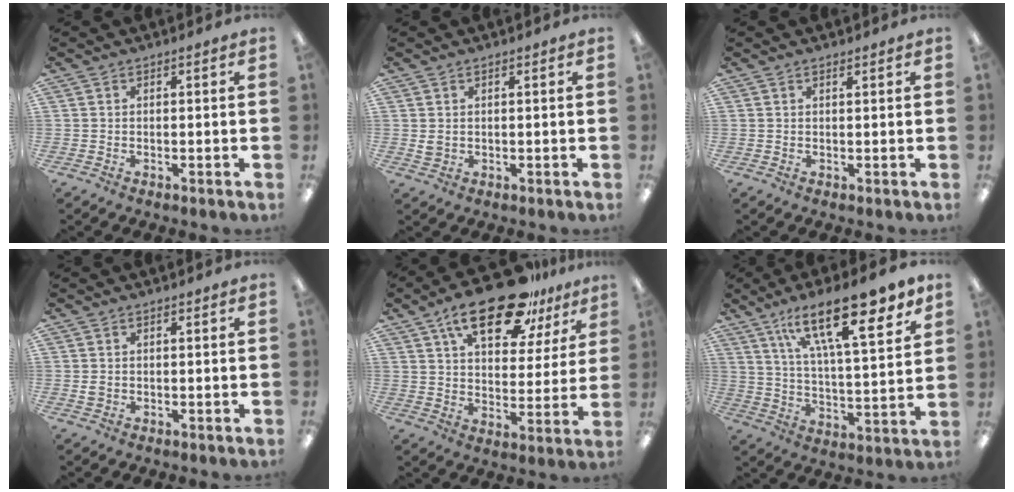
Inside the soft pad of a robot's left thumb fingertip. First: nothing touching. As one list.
[{"total": 1.8, "force": [0.8, 1.4, 0.9], "torque": [-0.011, -0.001, 0.012]}, {"total": 0.7, "force": [0.6, 0.1, 0.3], "torque": [0.001, -0.004, 0.009]}, {"total": 1.4, "force": [0.2, 1.2, 0.8], "torque": [-0.016, 0.004, 0.003]}, {"total": 19.8, "force": [12.9, 8.5, 12.4], "torque": [-0.193, -0.061, 0.214]}, {"total": 21.5, "force": [13.7, 6.6, 15.2], "torque": [-0.242, -0.071, 0.219]}]